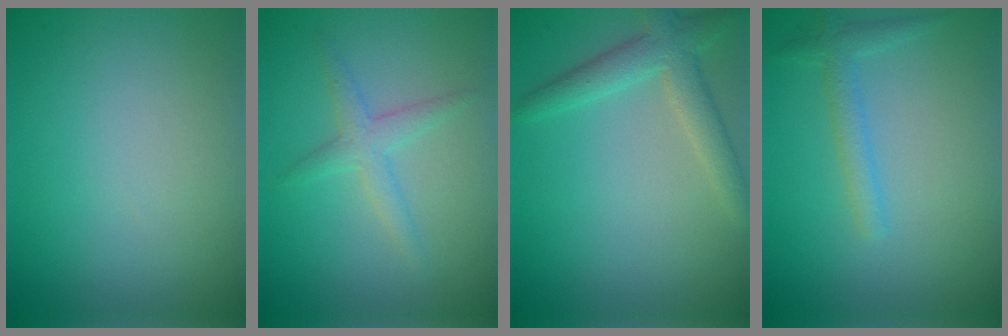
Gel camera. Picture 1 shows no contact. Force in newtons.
{"total": 2.1, "press": 2.1, "slide": 0.1}
{"total": 3.5, "press": 3.5, "slide": 0.1}
{"total": 1.9, "press": 1.9, "slide": 0.1}